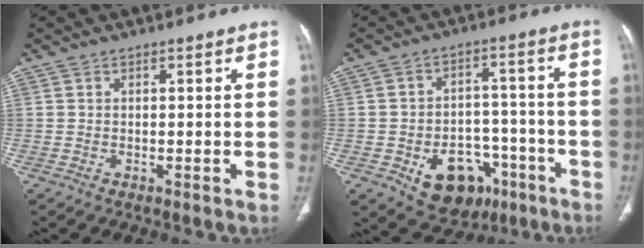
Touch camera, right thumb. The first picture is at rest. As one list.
[{"total": 13.6, "force": [-6.2, 9.7, 7.3], "torque": [-0.067, 0.043, -0.077]}]